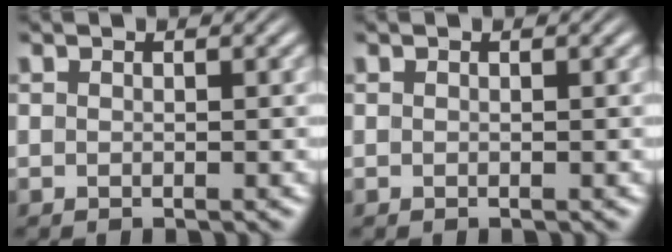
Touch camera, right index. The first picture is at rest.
{"total": 0.0}